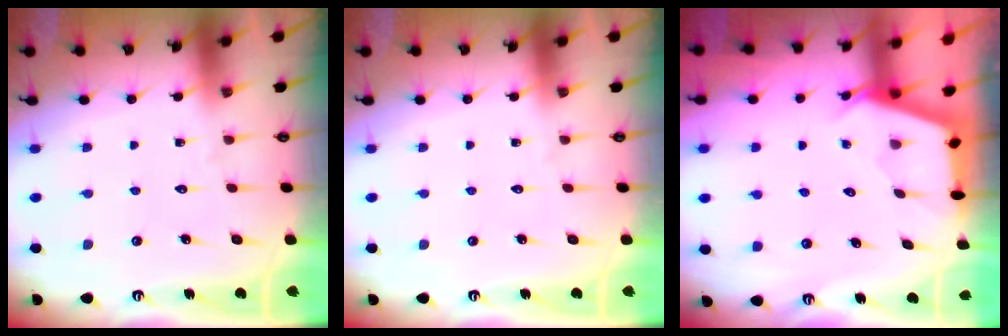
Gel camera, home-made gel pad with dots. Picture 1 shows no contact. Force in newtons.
{"total": 0.0}
{"total": 2.5, "press": 2.5, "slide": 0.3}